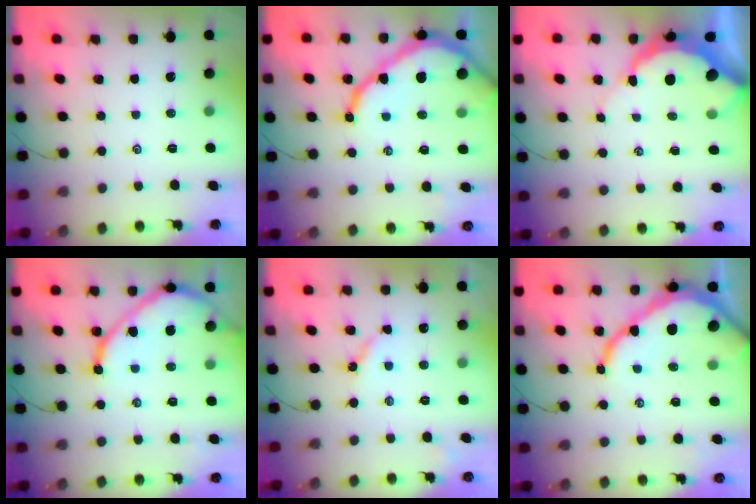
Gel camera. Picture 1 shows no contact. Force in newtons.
{"total": 13.3, "press": 13.3, "slide": 1.1}
{"total": 9.0, "press": 9.0, "slide": 0.9}
{"total": 10.9, "press": 10.8, "slide": 1.0}
{"total": 4.9, "press": 4.8, "slide": 0.4}
{"total": 13.8, "press": 13.7, "slide": 1.5}